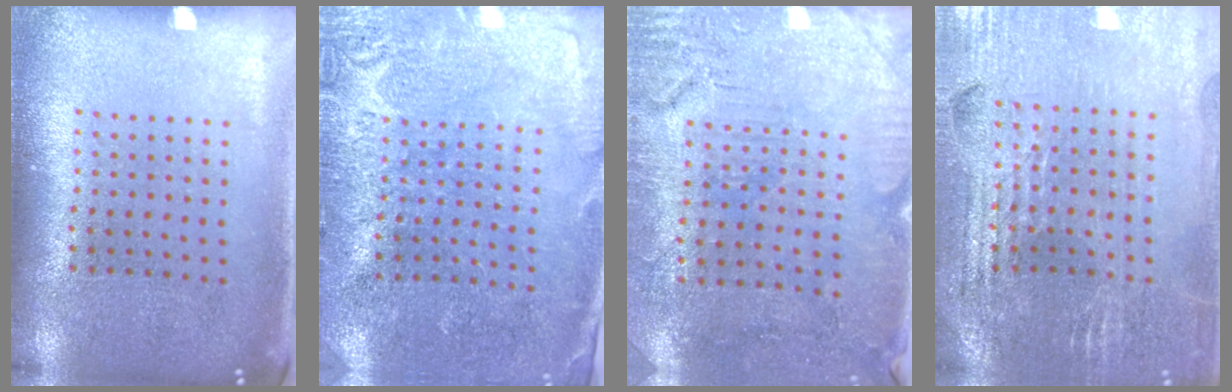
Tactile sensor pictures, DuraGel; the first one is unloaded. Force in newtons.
{"total": 2.7, "press": 2.7, "slide": 0.4}
{"total": 3.2, "press": 2.8, "slide": 1.5}
{"total": 2.9, "press": 2.8, "slide": 0.4}